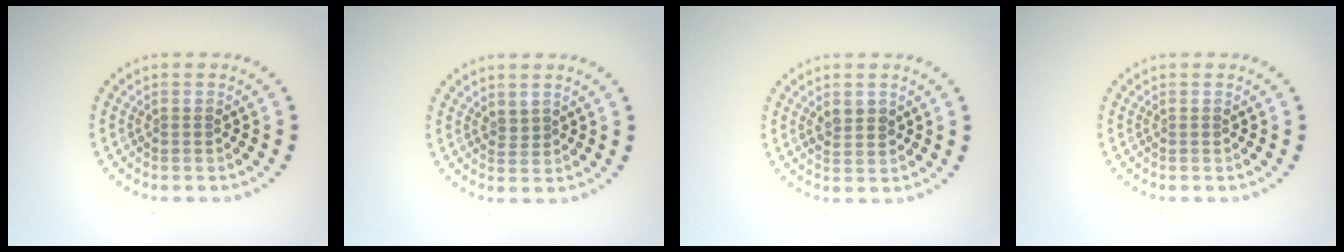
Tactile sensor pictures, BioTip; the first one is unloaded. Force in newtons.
{"total": 0.5, "press": 0.2, "slide": 0.5}
{"total": 1.7, "press": 1.6, "slide": 0.3}
{"total": 0.0}